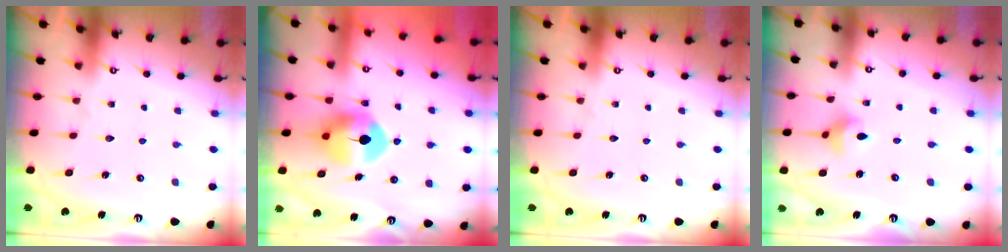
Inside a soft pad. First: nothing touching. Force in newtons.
{"total": 8.5, "press": 8.3, "slide": 1.4}
{"total": 0.0}
{"total": 4.5, "press": 4.4, "slide": 1.0}